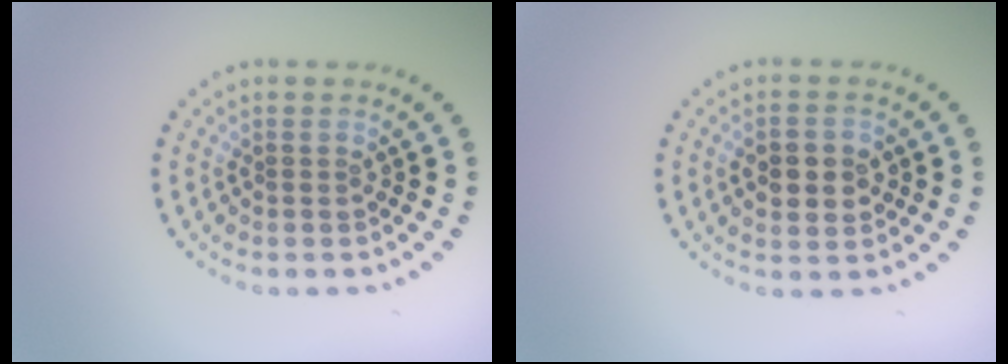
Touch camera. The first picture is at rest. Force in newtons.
{"total": 4.1, "press": 4.1, "slide": 0.1}